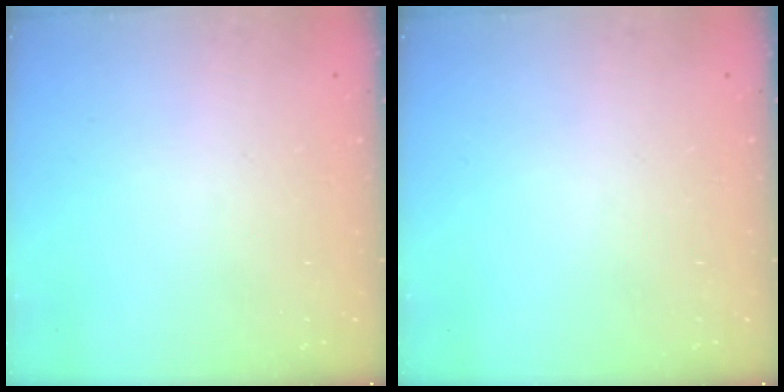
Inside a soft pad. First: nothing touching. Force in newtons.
{"total": 0.0}